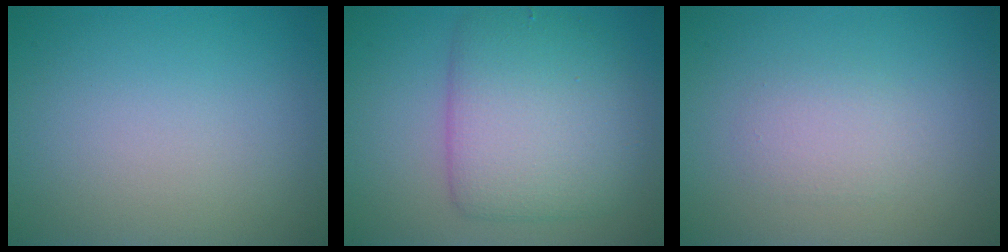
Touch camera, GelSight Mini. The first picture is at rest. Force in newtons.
{"total": 6.9, "press": 6.8, "slide": 0.3}
{"total": 1.7, "press": 1.7, "slide": 0.1}